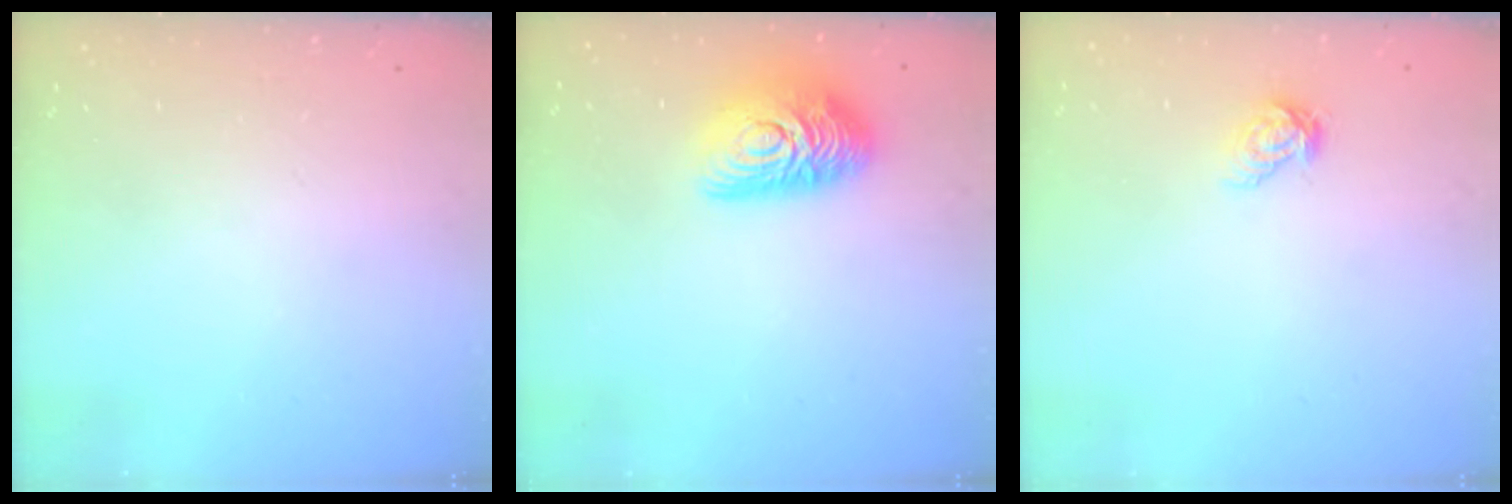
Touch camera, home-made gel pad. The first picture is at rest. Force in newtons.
{"total": 13.8, "press": 13.8, "slide": 0.8}
{"total": 6.5, "press": 6.5, "slide": 0.4}